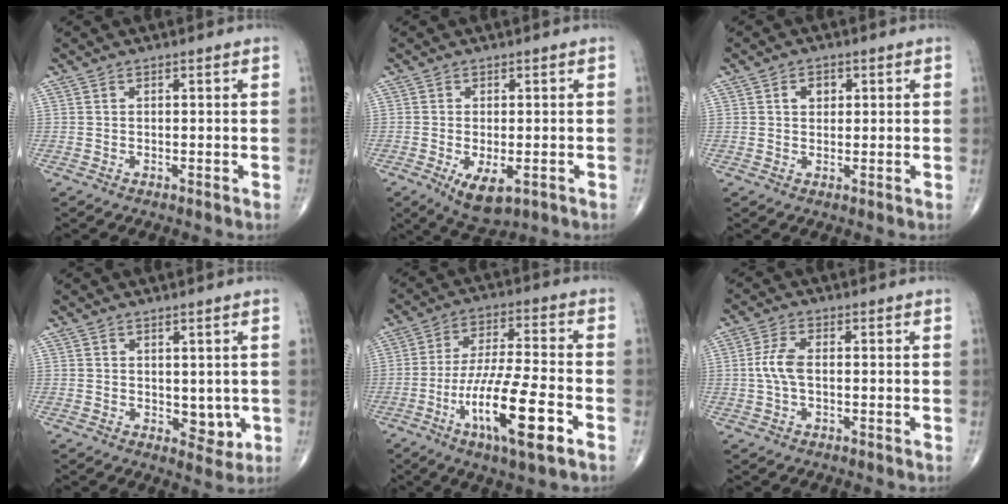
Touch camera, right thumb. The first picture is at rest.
{"total": 6.4, "force": [-2.4, 3.0, 5.2], "torque": [-0.085, -0.012, -0.029]}
{"total": 2.7, "force": [0.9, 2.1, 1.6], "torque": [-0.013, 0.000, 0.012]}
{"total": 4.2, "force": [0.1, 2.8, 3.1], "torque": [-0.020, -0.010, 0.010]}
{"total": 15.6, "force": [-6.5, 2.9, 13.9], "torque": [-0.265, 0.016, -0.111]}
{"total": 4.6, "force": [-0.1, 2.2, 4.0], "torque": [-0.098, 0.009, -0.005]}